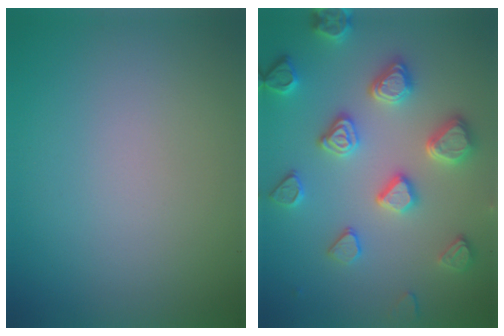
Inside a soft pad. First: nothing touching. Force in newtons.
{"total": 4.6, "press": 4.5, "slide": 1.0}